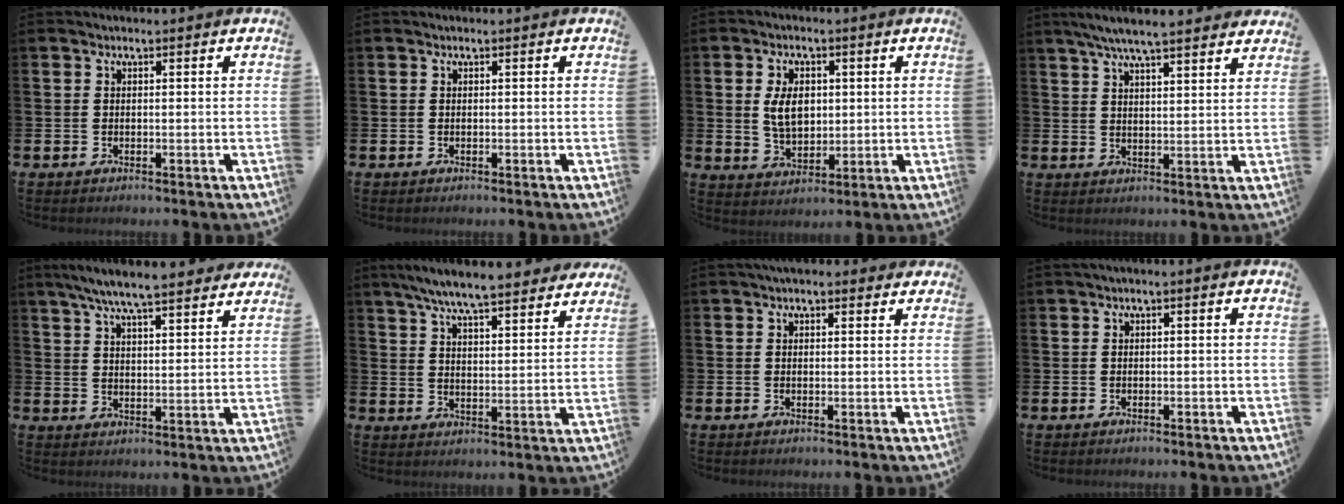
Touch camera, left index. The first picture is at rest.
{"total": 0.0}
{"total": 5.4, "force": [1.3, 3.5, 3.9], "torque": [-0.069, 0.007, 0.019]}
{"total": 6.5, "force": [6.1, 0.3, 2.3], "torque": [-0.054, -0.022, 0.108]}
{"total": 7.7, "force": [7.2, 0.6, 2.7], "torque": [-0.067, -0.034, 0.130]}
{"total": 8.0, "force": [7.5, 0.6, 2.6], "torque": [-0.070, -0.042, 0.134]}
{"total": 2.2, "force": [1.9, 0.9, 0.6], "torque": [-0.002, -0.004, 0.032]}
{"total": 0.6, "force": [-0.1, 0.1, 0.6], "torque": [-0.010, 0.001, -0.002]}